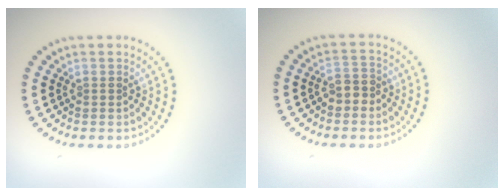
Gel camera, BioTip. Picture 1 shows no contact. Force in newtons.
{"total": 1.7, "press": 1.6, "slide": 0.7}